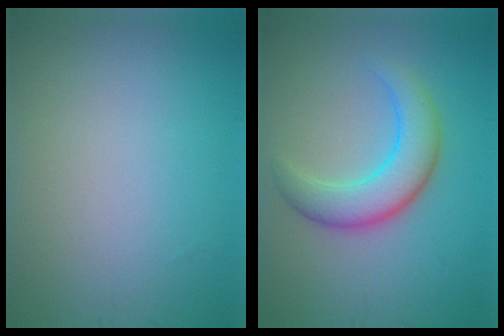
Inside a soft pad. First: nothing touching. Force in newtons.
{"total": 5.0, "press": 5.0, "slide": 0.2}